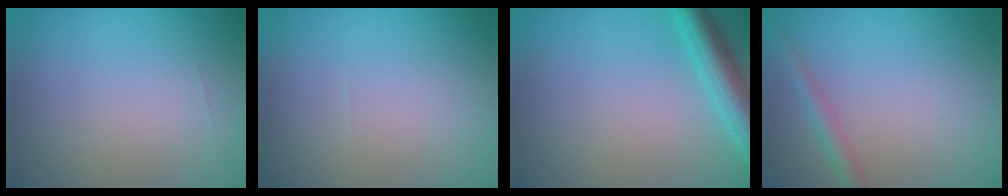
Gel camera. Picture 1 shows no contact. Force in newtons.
{"total": 0.0}
{"total": 4.4, "press": 4.4, "slide": 0.3}
{"total": 1.7, "press": 1.7, "slide": 0.1}